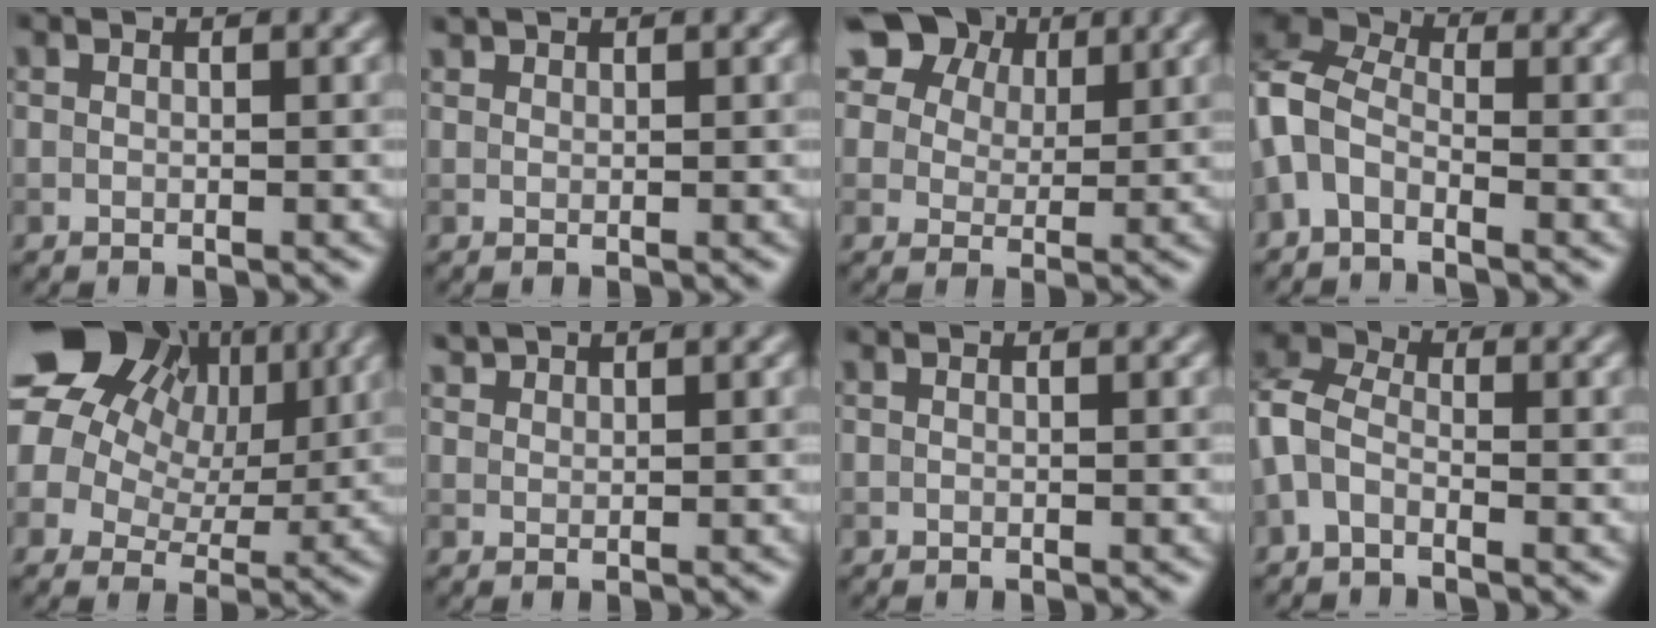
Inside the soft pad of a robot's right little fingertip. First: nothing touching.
{"total": 0.9, "force": [0.8, 0.3, 0.1], "torque": [-0.001, 0.001, 0.018]}
{"total": 11.6, "force": [7.5, 7.3, 5.0], "torque": [-0.108, 0.021, 0.128]}
{"total": 5.1, "force": [-2.3, 3.1, 3.3], "torque": [-0.077, 0.012, -0.065]}
{"total": 15.1, "force": [6.3, 11.0, 8.2], "torque": [-0.172, 0.041, 0.105]}
{"total": 1.5, "force": [1.4, 0.4, 0.2], "torque": [-0.004, 0.005, 0.032]}
{"total": 0.0}
{"total": 3.8, "force": [-1.4, 2.4, 2.6], "torque": [-0.061, 0.010, -0.044]}